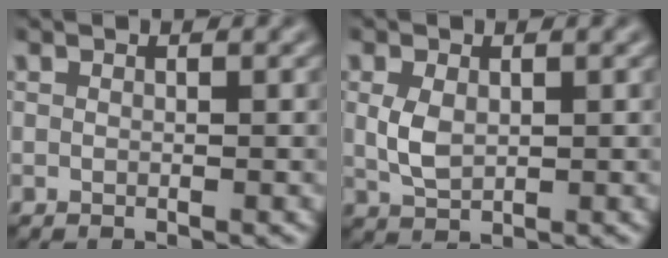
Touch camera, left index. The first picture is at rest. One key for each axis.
{"total": 2.3, "fx": -0.1, "fy": 1.5, "fz": 1.7, "tx": -0.043, "ty": -0.001, "tz": 0.004}